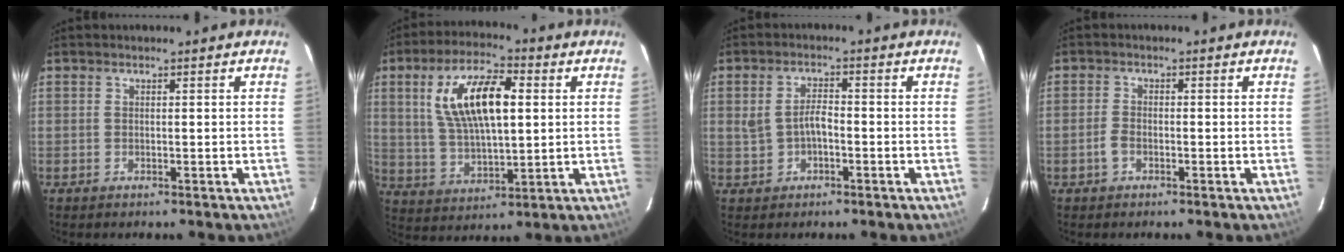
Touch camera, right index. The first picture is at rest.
{"total": 14.9, "force": [3.6, 6.3, 13.0], "torque": [-0.245, 0.015, 0.073]}
{"total": 3.9, "force": [-0.8, 2.2, 3.1], "torque": [-0.064, 0.008, -0.007]}
{"total": 2.1, "force": [-1.1, 1.2, 1.3], "torque": [-0.030, 0.005, -0.024]}